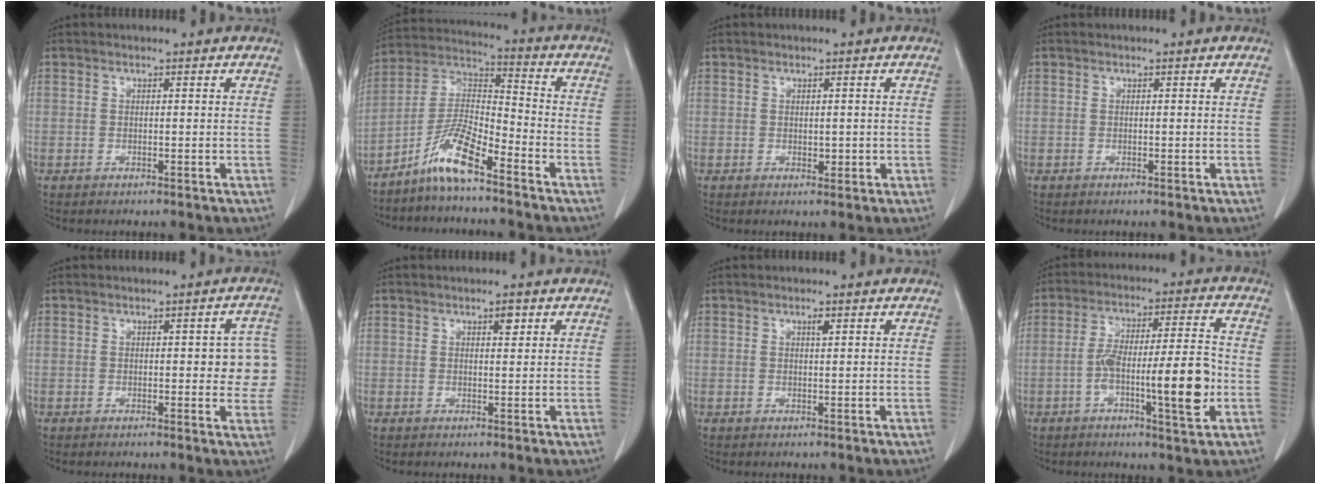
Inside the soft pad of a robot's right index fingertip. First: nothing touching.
{"total": 9.0, "force": [-6.3, 1.1, 6.3], "torque": [-0.133, 0.005, -0.129]}
{"total": 1.4, "force": [-0.1, 0.9, 1.1], "torque": [-0.013, -0.002, 0.002]}
{"total": 0.0}
{"total": 5.8, "force": [0.3, 2.3, 5.4], "torque": [-0.041, 0.013, 0.000]}
{"total": 1.5, "force": [0.8, 0.3, 1.2], "torque": [-0.020, -0.002, 0.011]}
{"total": 0.9, "force": [0.5, 0.2, 0.7], "torque": [-0.015, -0.001, 0.008]}
{"total": 13.8, "force": [-3.7, 1.6, 13.2], "torque": [-0.216, 0.014, -0.058]}